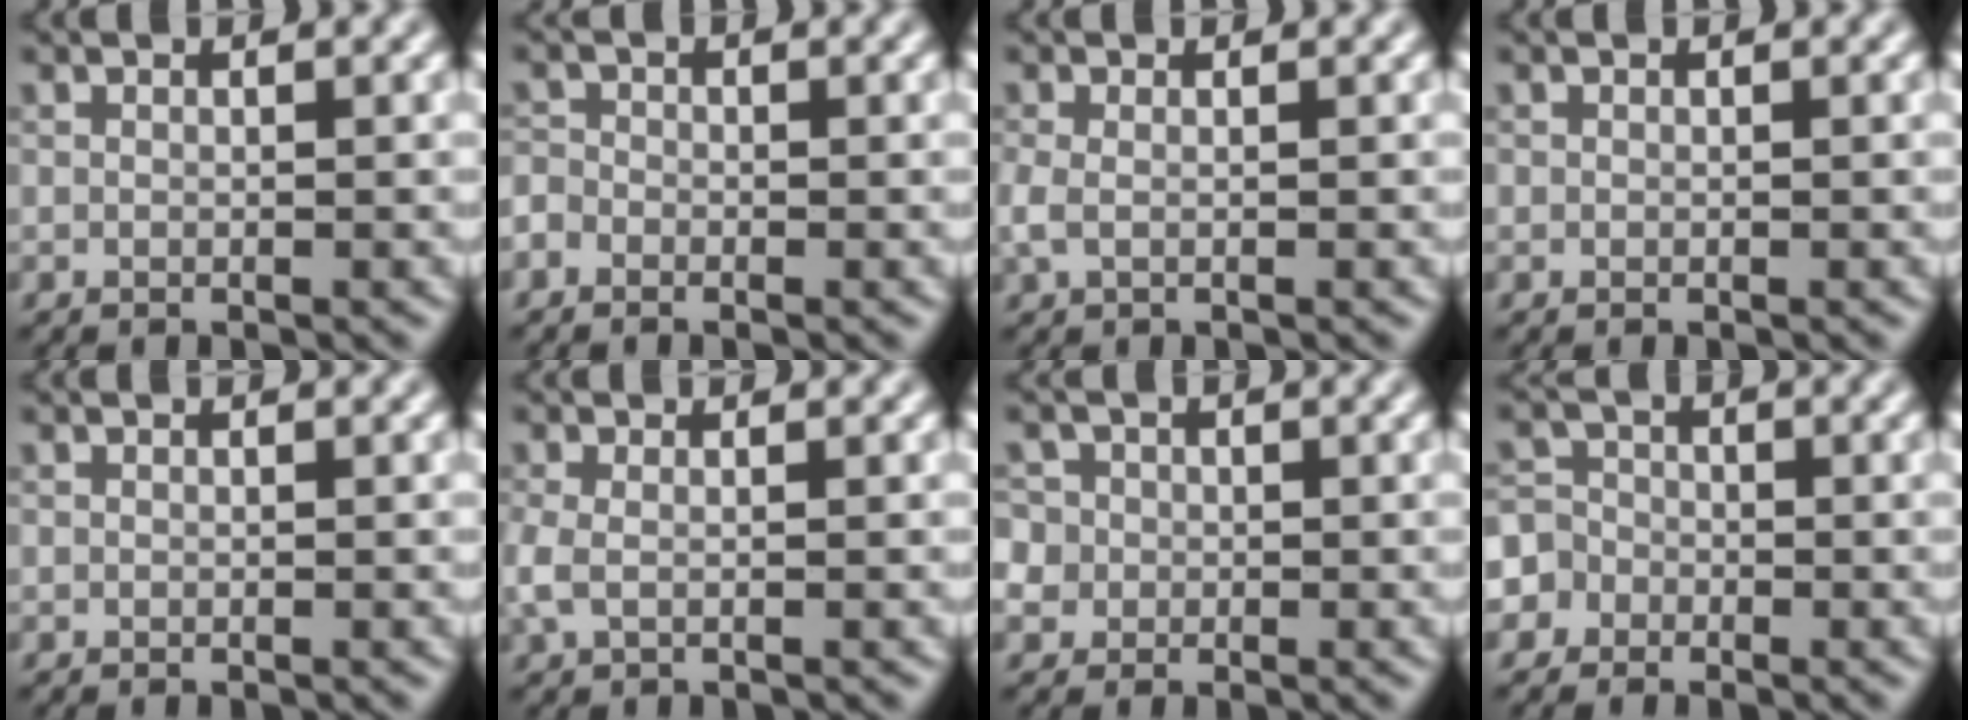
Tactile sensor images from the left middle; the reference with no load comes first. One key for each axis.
{"total": 1.3, "fx": -0.9, "fy": 0.8, "fz": 0.3, "tx": -0.004, "ty": 0.002, "tz": -0.021}
{"total": 1.3, "fx": -0.2, "fy": 0.7, "fz": 1.1, "tx": -0.029, "ty": -0.001, "tz": -0.006}
{"total": 0.0}
{"total": 0.0}
{"total": 1.6, "fx": -0.2, "fy": 0.9, "fz": 1.3, "tx": -0.036, "ty": -0.001, "tz": -0.007}
{"total": 5.5, "fx": 0.2, "fy": 5.2, "fz": 1.9, "tx": -0.040, "ty": 0.032, "tz": -0.025}
{"total": 4.9, "fx": -2.0, "fy": 4.4, "fz": 0.9, "tx": 0.000, "ty": 0.013, "tz": -0.066}